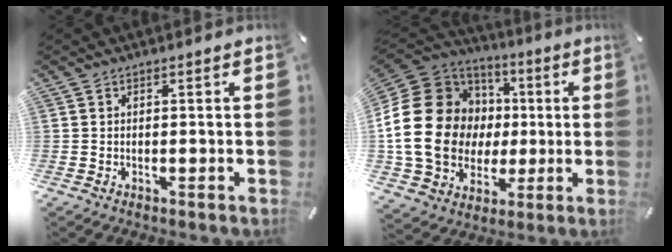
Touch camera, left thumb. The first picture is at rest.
{"total": 25.1, "force": [0.3, 21.0, 13.6], "torque": [-0.279, 0.005, 0.036]}